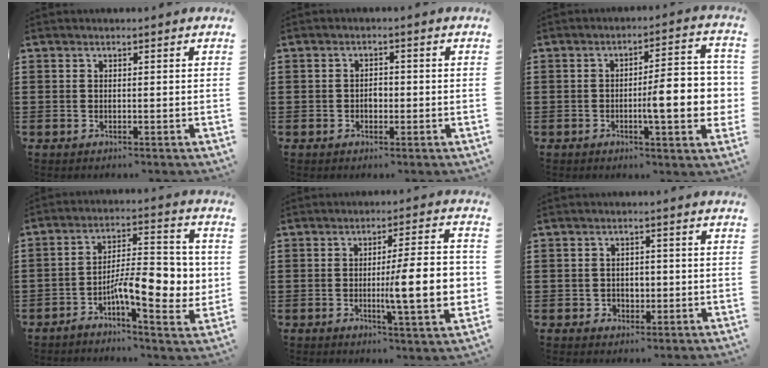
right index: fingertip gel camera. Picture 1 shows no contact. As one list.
[{"total": 1.5, "force": [-0.4, 0.9, 1.1], "torque": [-0.023, 0.000, -0.008]}, {"total": 9.9, "force": [-1.5, 2.2, 9.5], "torque": [-0.135, -0.005, -0.029]}, {"total": 10.0, "force": [-2.4, 3.8, 9.0], "torque": [-0.141, -0.004, -0.042]}, {"total": 12.3, "force": [-1.4, 1.9, 12.1], "torque": [-0.177, -0.009, -0.027]}, {"total": 1.9, "force": [-0.3, 1.8, 0.6], "torque": [-0.018, 0.006, -0.011]}]